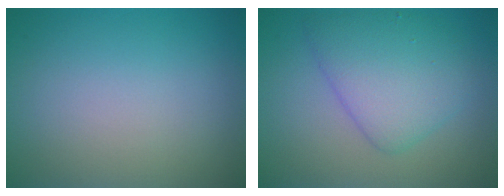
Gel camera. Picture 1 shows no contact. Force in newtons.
{"total": 5.1, "press": 5.1, "slide": 0.1}